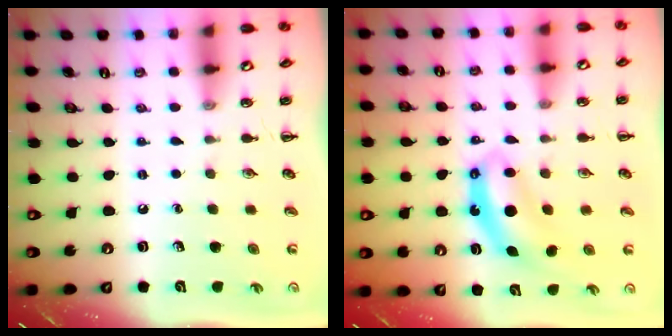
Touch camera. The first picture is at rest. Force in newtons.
{"total": 7.1, "press": 7.1, "slide": 0.6}